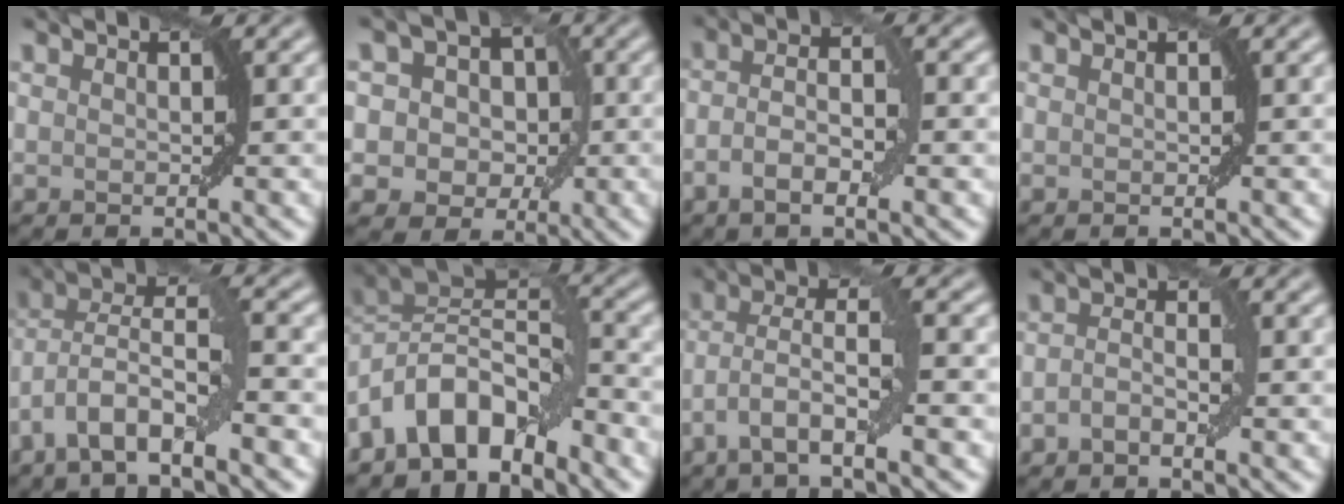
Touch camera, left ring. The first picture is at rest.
{"total": 6.1, "force": [1.0, 5.3, 2.8], "torque": [-0.019, 0.023, -0.014]}
{"total": 3.9, "force": [-1.2, 1.2, 3.5], "torque": [-0.064, 0.004, -0.028]}
{"total": 0.0}
{"total": 7.0, "force": [-3.8, 1.7, 5.7], "torque": [-0.100, 0.014, -0.079]}
{"total": 8.1, "force": [-4.5, 4.0, 5.4], "torque": [-0.072, 0.017, -0.097]}
{"total": 5.6, "force": [-2.3, 1.0, 5.0], "torque": [-0.094, 0.005, -0.052]}
{"total": 1.7, "force": [-0.7, 0.6, 1.4], "torque": [-0.030, 0.005, -0.019]}